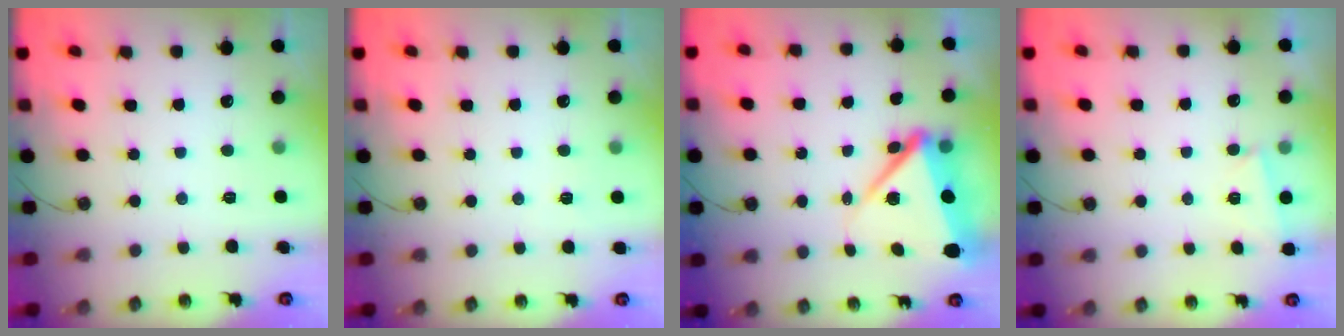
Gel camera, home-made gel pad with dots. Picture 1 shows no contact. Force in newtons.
{"total": 1.9, "press": 1.6, "slide": 1.0}
{"total": 10.0, "press": 9.9, "slide": 1.7}
{"total": 2.1, "press": 2.1, "slide": 0.5}